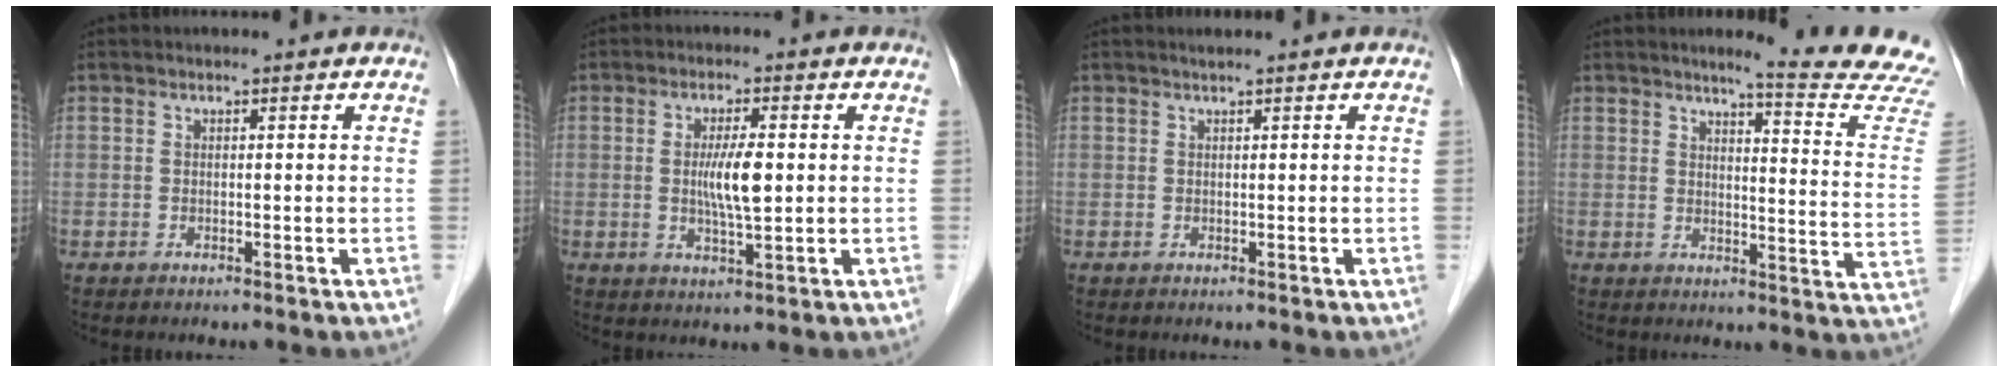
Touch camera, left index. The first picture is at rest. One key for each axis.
{"total": 5.4, "fx": 0.2, "fy": 0.7, "fz": 5.3, "tx": -0.100, "ty": -0.002, "tz": 0.004}
{"total": 1.2, "fx": 1.0, "fy": -0.2, "fz": 0.6, "tx": -0.011, "ty": 0.010, "tz": 0.021}
{"total": 14.4, "fx": 13.7, "fy": -1.7, "fz": 4.1, "tx": -0.051, "ty": -0.110, "tz": 0.144}